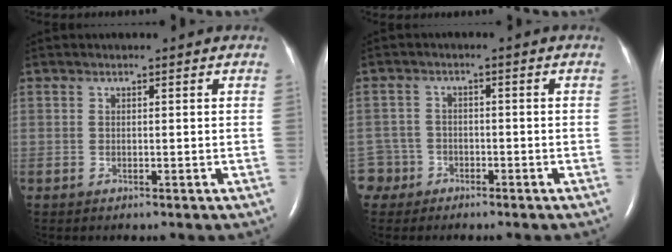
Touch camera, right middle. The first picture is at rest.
{"total": 4.2, "force": [-2.5, 3.3, -0.8], "torque": [0.018, 0.012, -0.049]}